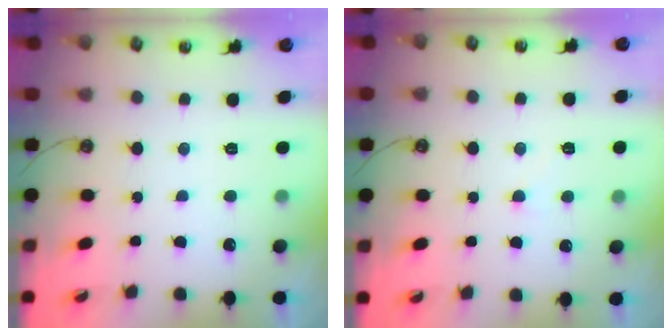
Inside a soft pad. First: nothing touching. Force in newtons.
{"total": 4.2, "press": 4.1, "slide": 0.4}